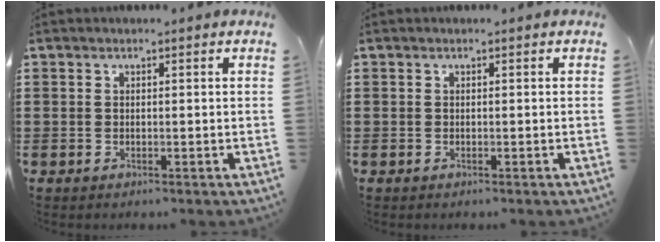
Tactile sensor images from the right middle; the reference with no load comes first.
{"total": 0.0}